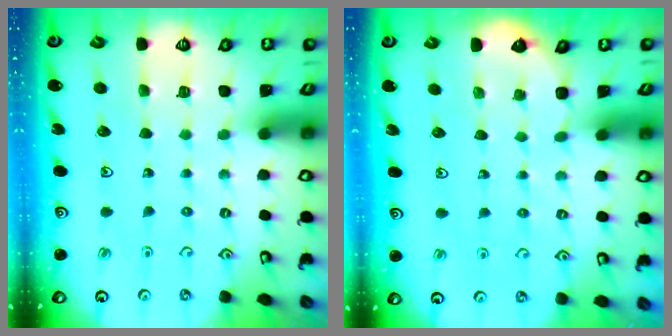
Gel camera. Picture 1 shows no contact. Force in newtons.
{"total": 1.7, "press": 1.7, "slide": 0.1}